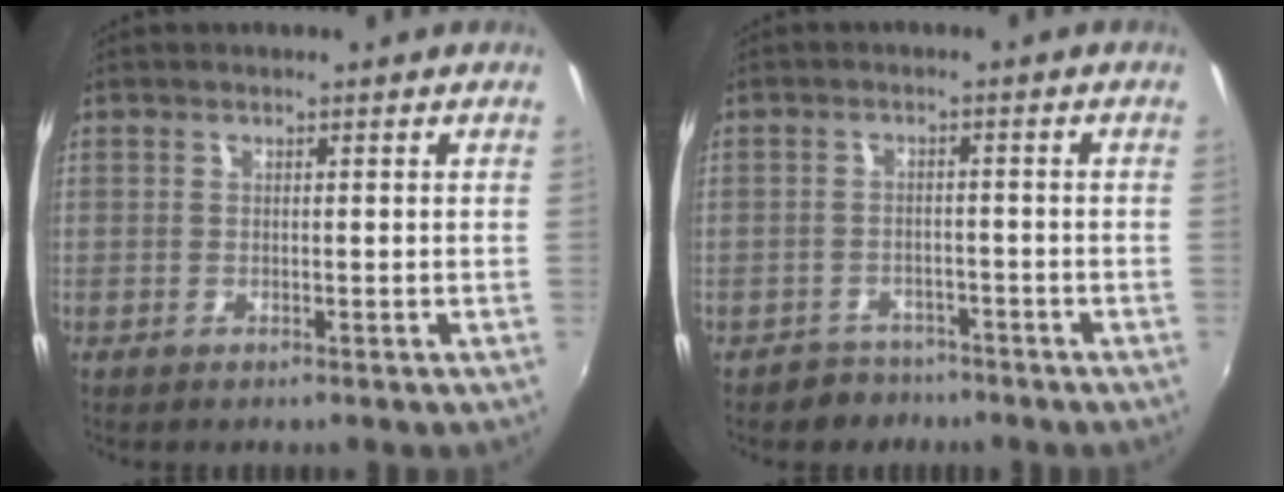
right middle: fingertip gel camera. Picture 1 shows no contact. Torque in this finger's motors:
{"motor_torque": [0.04, -0.25, 0.01, -0.01]}